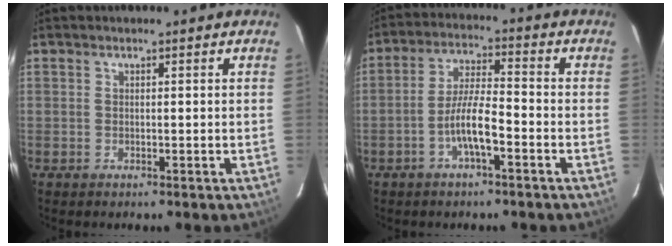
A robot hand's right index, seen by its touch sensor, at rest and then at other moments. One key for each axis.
{"total": 6.7, "fx": -3.2, "fy": 1.1, "fz": 5.8, "tx": -0.118, "ty": 0.008, "tz": -0.056}